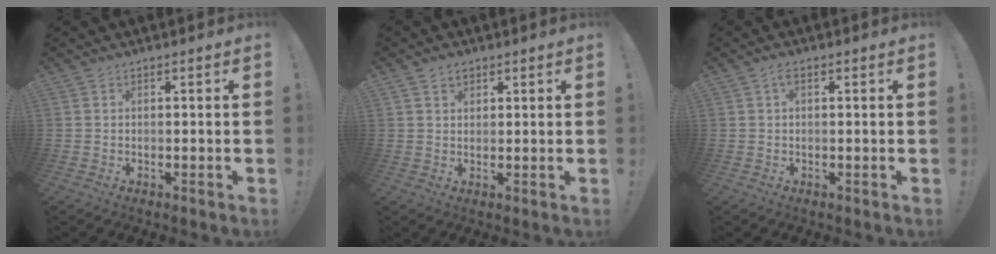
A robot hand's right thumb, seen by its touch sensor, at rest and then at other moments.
{"total": 2.6, "force": [1.7, 1.8, 1.0], "torque": [-0.011, -0.005, 0.030]}
{"total": 1.8, "force": [0.5, 0.9, 1.4], "torque": [-0.029, 0.005, 0.006]}